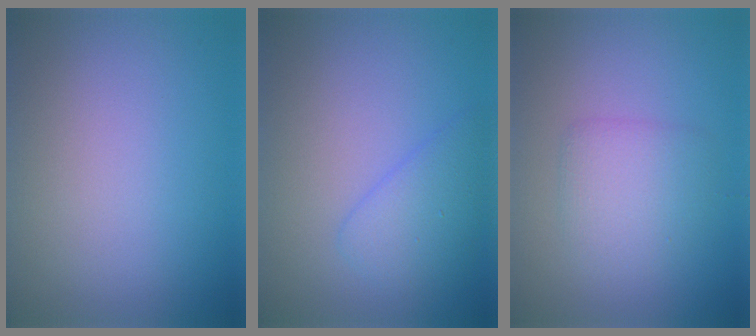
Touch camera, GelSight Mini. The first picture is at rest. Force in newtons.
{"total": 2.8, "press": 2.8, "slide": 0.1}
{"total": 2.7, "press": 2.7, "slide": 0.1}